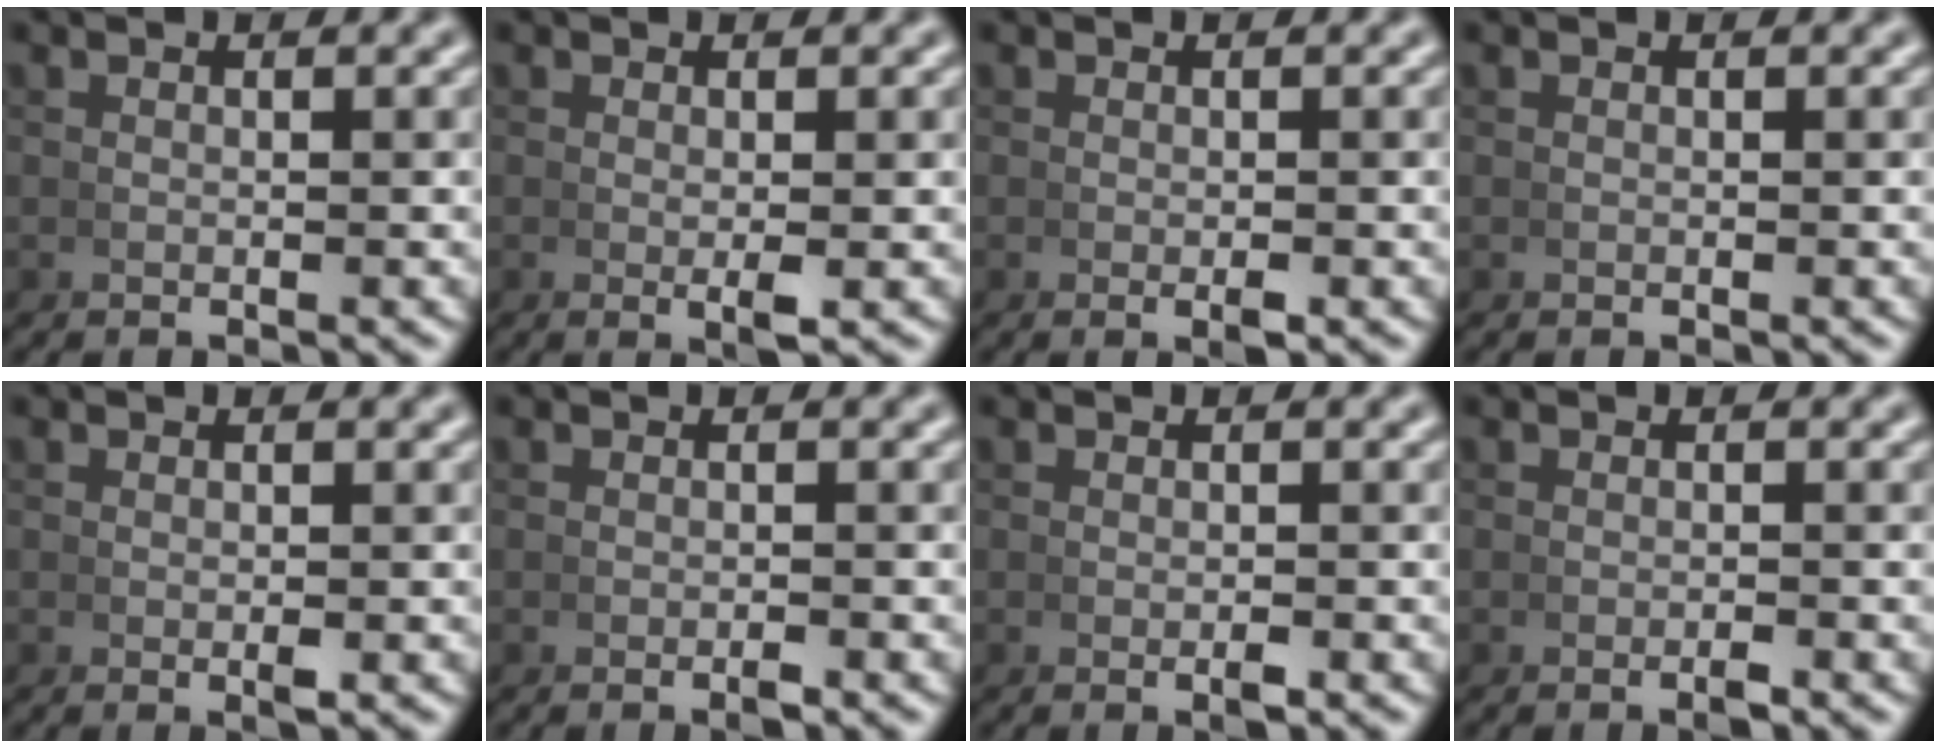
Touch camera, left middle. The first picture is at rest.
{"total": 1.4, "force": [-0.1, 0.2, 1.4], "torque": [-0.026, -0.006, 0.001]}
{"total": 0.9, "force": [-0.4, 0.2, 0.8], "torque": [-0.016, -0.004, -0.004]}
{"total": 0.0}
{"total": 0.7, "force": [-0.1, 0.2, 0.7], "torque": [-0.015, -0.004, 0.003]}
{"total": 0.7, "force": [-0.5, 0.1, 0.5], "torque": [-0.006, 0.002, -0.009]}
{"total": 0.8, "force": [-0.3, 0.2, 0.7], "torque": [-0.014, -0.002, -0.004]}
{"total": 0.7, "force": [-0.5, 0.0, 0.5], "torque": [-0.007, 0.003, -0.010]}